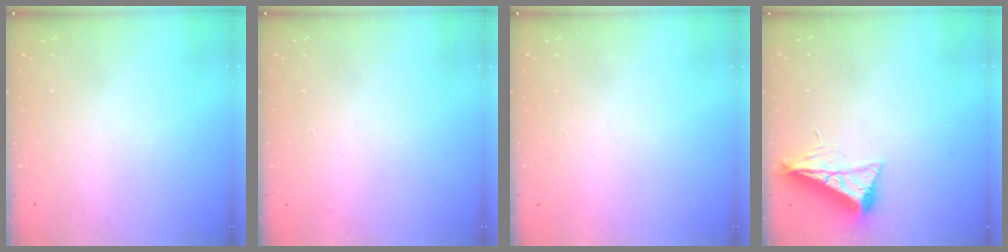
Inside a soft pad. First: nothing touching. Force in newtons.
{"total": 2.9, "press": 2.9, "slide": 0.1}
{"total": 1.7, "press": 1.7, "slide": 0.1}
{"total": 7.7, "press": 7.6, "slide": 0.8}